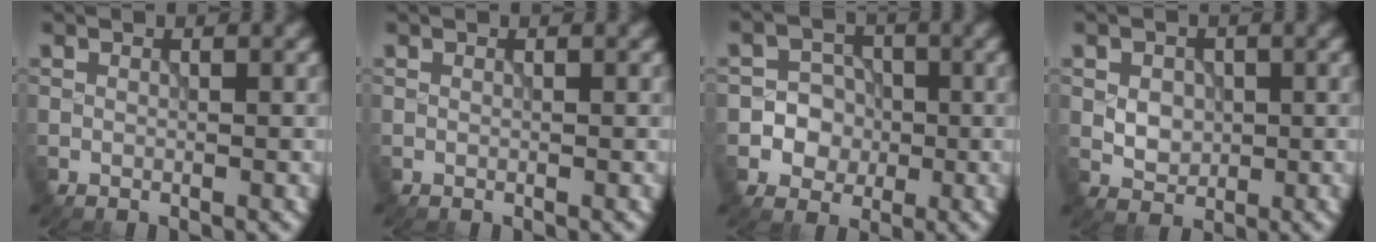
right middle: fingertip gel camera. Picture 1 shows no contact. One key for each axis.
{"total": 0.0}
{"total": 4.3, "fx": -0.9, "fy": 4.1, "fz": 1.2, "tx": -0.002, "ty": 0.016, "tz": -0.033}
{"total": 2.6, "fx": 0.1, "fy": 2.0, "fz": 1.6, "tx": -0.028, "ty": -0.002, "tz": 0.001}